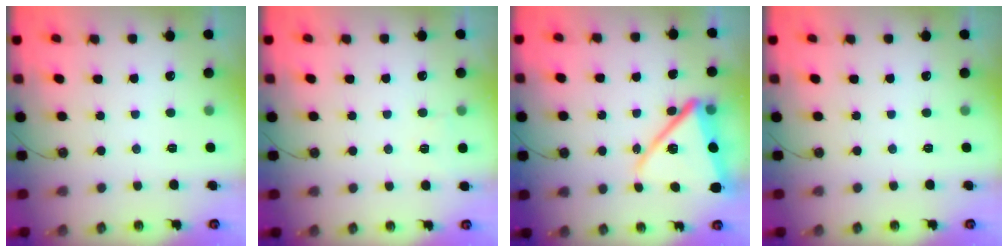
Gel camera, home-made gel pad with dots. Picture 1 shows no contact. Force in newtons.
{"total": 3.5, "press": 3.5, "slide": 0.6}
{"total": 16.9, "press": 16.9, "slide": 1.5}
{"total": 0.0}